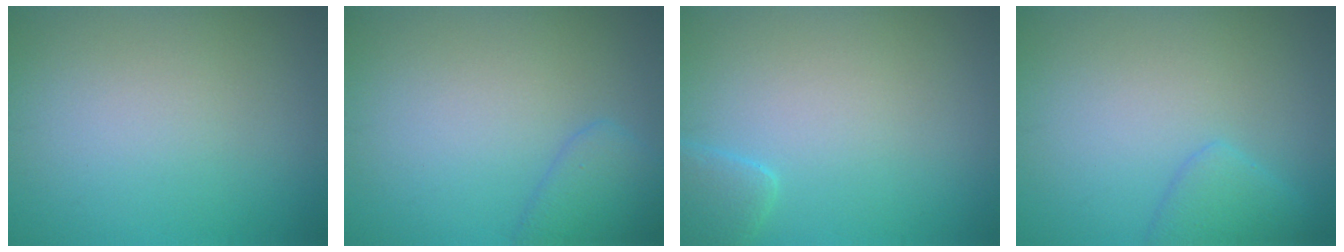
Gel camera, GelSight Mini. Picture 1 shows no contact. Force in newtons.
{"total": 2.5, "press": 2.5, "slide": 0.2}
{"total": 2.1, "press": 2.1, "slide": 0.2}
{"total": 2.0, "press": 2.0, "slide": 0.1}